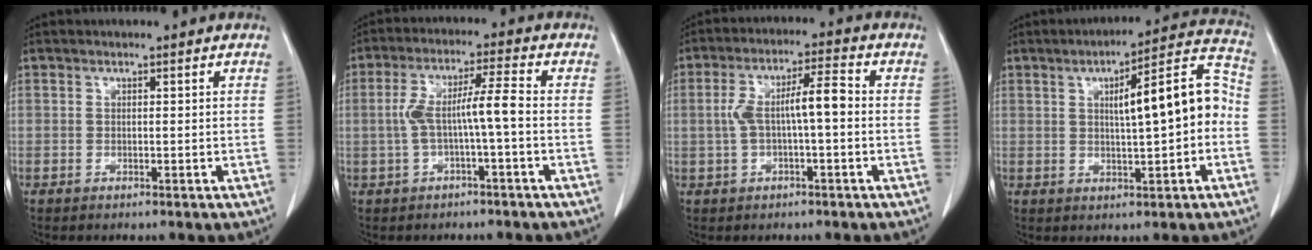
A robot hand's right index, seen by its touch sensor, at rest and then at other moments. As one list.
[{"total": 7.0, "force": [-1.0, 0.3, 6.9], "torque": [-0.139, 0.025, -0.015]}, {"total": 7.5, "force": [-0.2, 1.6, 7.4], "torque": [-0.147, 0.027, -0.003]}, {"total": 11.8, "force": [0.3, 2.2, 11.5], "torque": [-0.157, 0.036, 0.006]}]